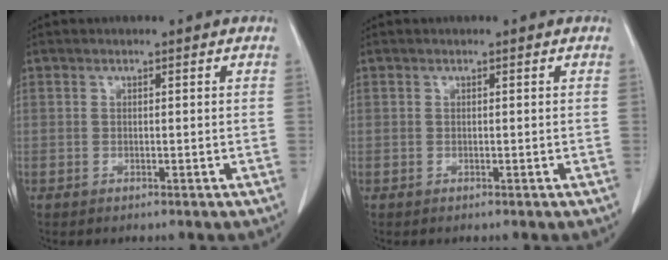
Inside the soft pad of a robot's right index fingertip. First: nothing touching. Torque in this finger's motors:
{"motor_torque": [0.00, 0.00, 0.00, 0.01]}